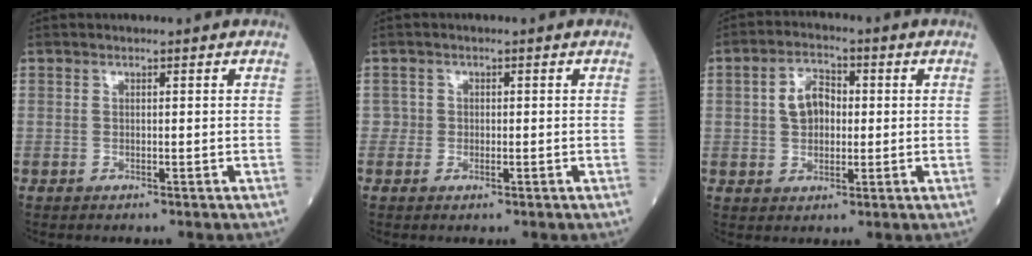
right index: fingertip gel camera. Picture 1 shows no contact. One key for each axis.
{"total": 1.4, "fx": -0.4, "fy": 1.2, "fz": 0.7, "tx": -0.005, "ty": 0.003, "tz": -0.006}
{"total": 5.7, "fx": 0.6, "fy": 3.8, "fz": 4.3, "tx": -0.080, "ty": 0.016, "tz": 0.009}